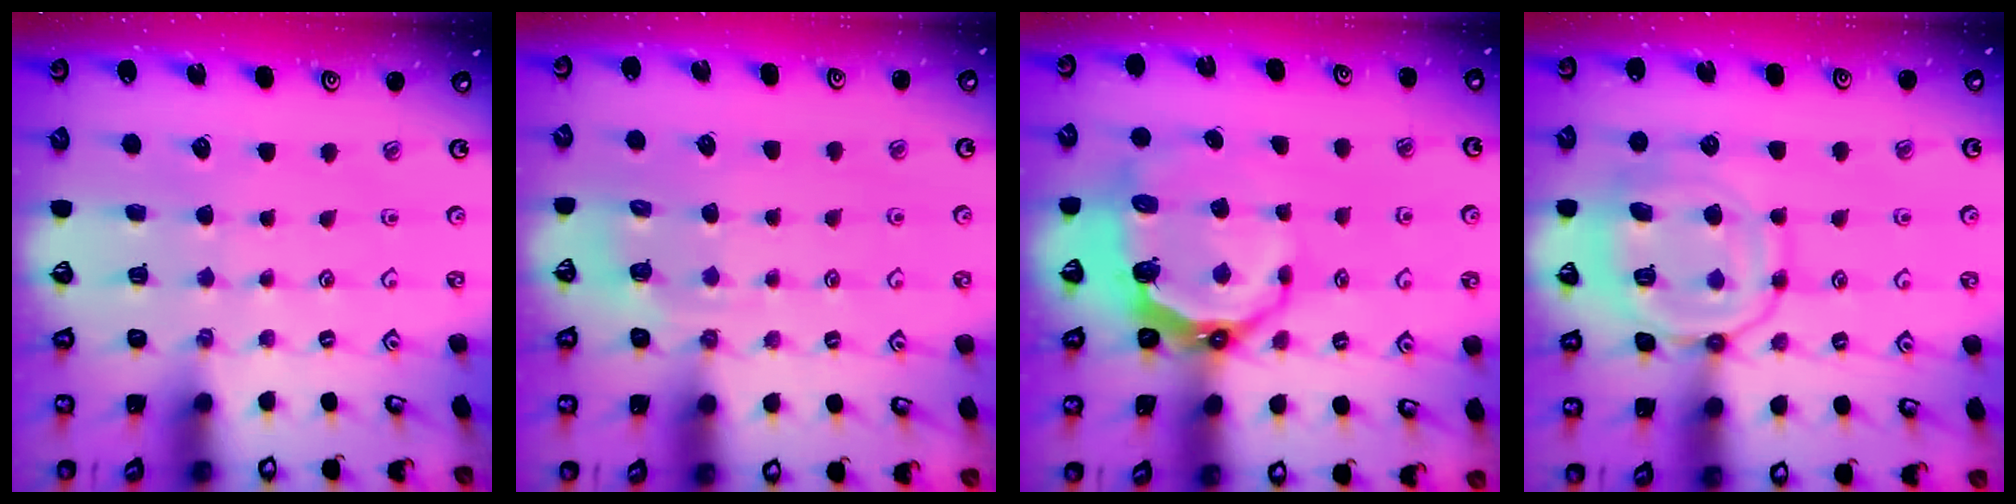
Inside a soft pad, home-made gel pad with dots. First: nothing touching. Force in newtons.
{"total": 2.9, "press": 2.6, "slide": 1.2}
{"total": 9.5, "press": 8.3, "slide": 4.5}
{"total": 13.7, "press": 13.7, "slide": 1.2}